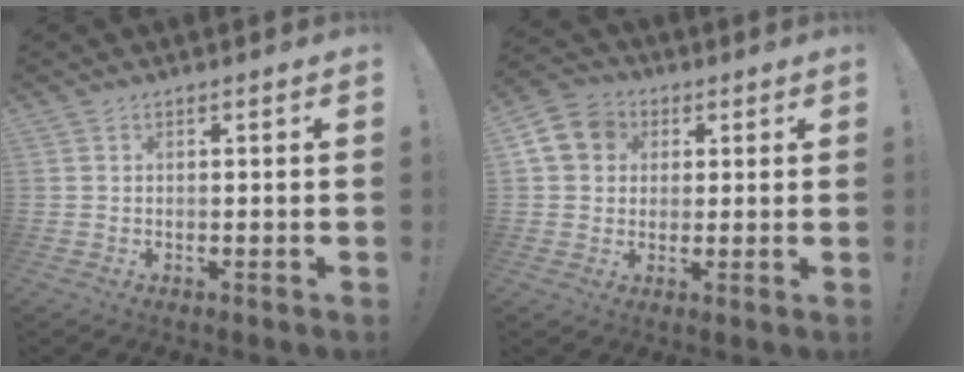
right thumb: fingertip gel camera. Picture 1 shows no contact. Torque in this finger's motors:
{"motor_torque": [0.77, 0.72, 0.60, -0.07, -0.01]}